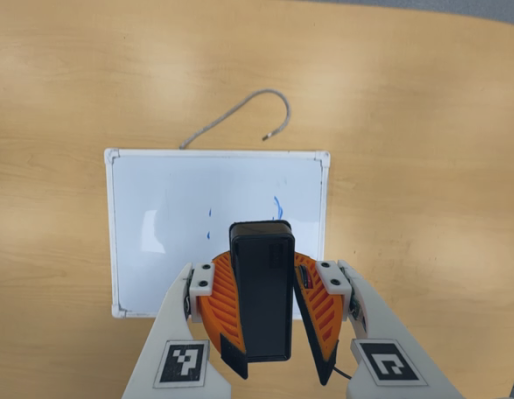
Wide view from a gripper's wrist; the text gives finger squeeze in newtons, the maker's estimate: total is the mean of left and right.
{"total": 11.2, "left": 11.0, "right": 11.4}